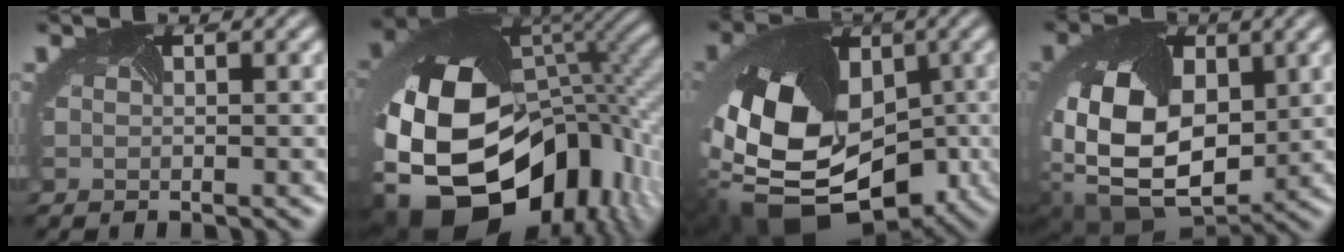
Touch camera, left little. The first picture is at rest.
{"total": 21.7, "force": [-7.7, 15.8, 12.7], "torque": [-0.254, -0.059, -0.113]}
{"total": 16.7, "force": [-4.6, 11.9, 10.9], "torque": [-0.205, -0.012, -0.061]}
{"total": 13.6, "force": [0.8, 9.8, 9.4], "torque": [-0.182, -0.022, 0.032]}